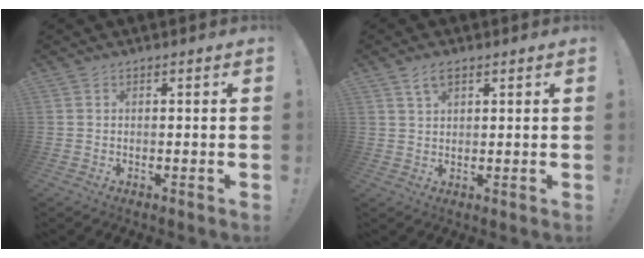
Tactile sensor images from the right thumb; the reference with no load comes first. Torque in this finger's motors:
{"motor_torque": [-0.61, 0.23, 0.05, 0.19, -0.02]}